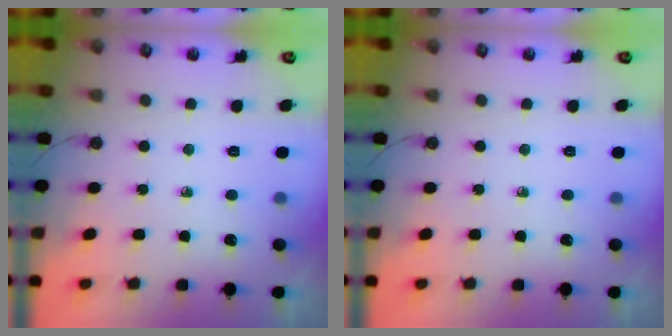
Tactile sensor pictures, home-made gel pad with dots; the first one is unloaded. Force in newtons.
{"total": 0.0}